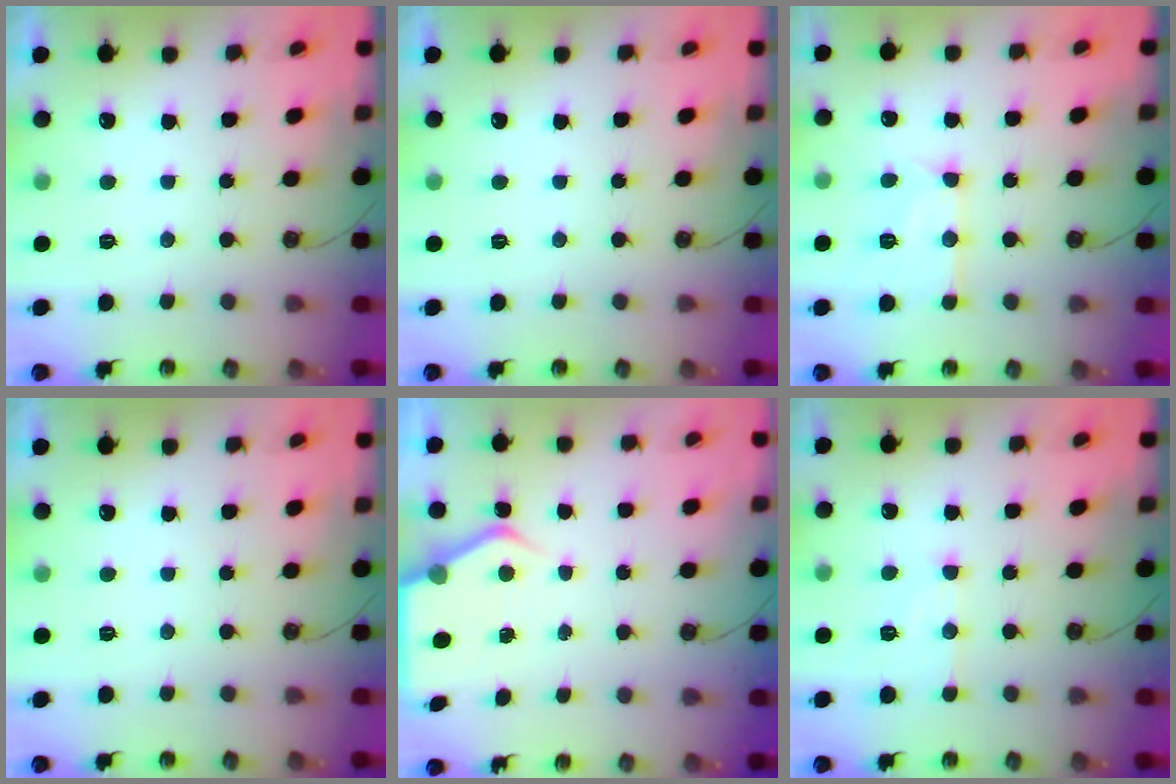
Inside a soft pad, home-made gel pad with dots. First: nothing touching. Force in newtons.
{"total": 0.0}
{"total": 12.3, "press": 12.2, "slide": 1.1}
{"total": 0.0}
{"total": 5.0, "press": 5.0, "slide": 0.4}
{"total": 8.0, "press": 8.0, "slide": 0.7}